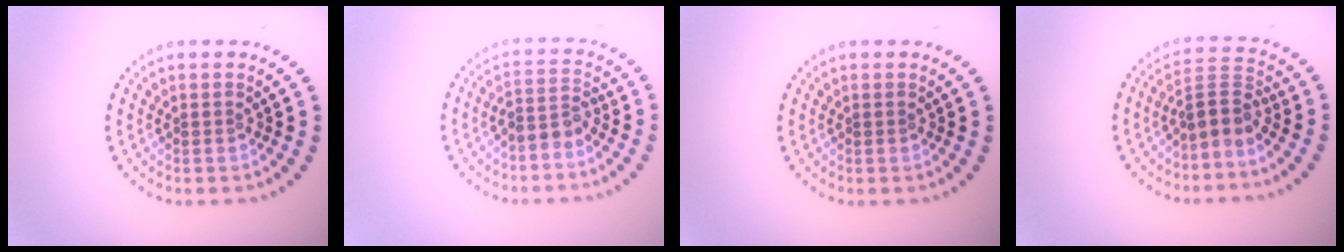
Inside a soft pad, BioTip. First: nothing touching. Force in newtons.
{"total": 2.2, "press": 1.8, "slide": 1.4}
{"total": 0.0}
{"total": 2.9, "press": 2.1, "slide": 2.0}